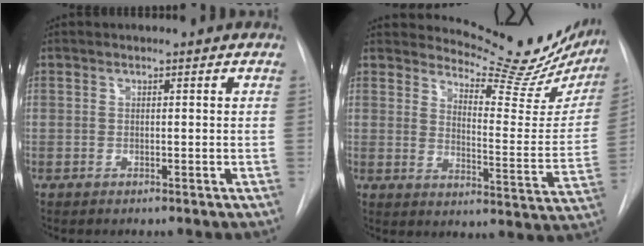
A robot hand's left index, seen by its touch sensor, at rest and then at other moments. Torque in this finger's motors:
{"motor_torque": [-0.68, -0.51, -0.33, -0.02]}